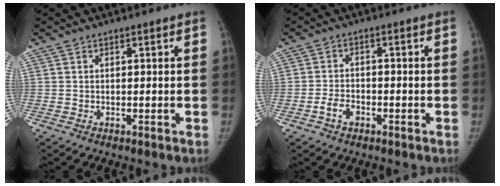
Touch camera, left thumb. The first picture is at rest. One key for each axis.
{"total": 3.4, "fx": -2.1, "fy": 2.2, "fz": 1.7, "tx": -0.030, "ty": 0.018, "tz": -0.037}